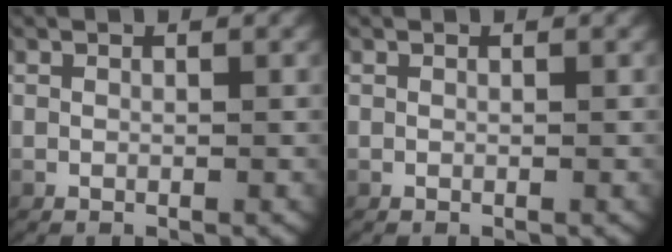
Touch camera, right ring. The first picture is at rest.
{"total": 0.0}